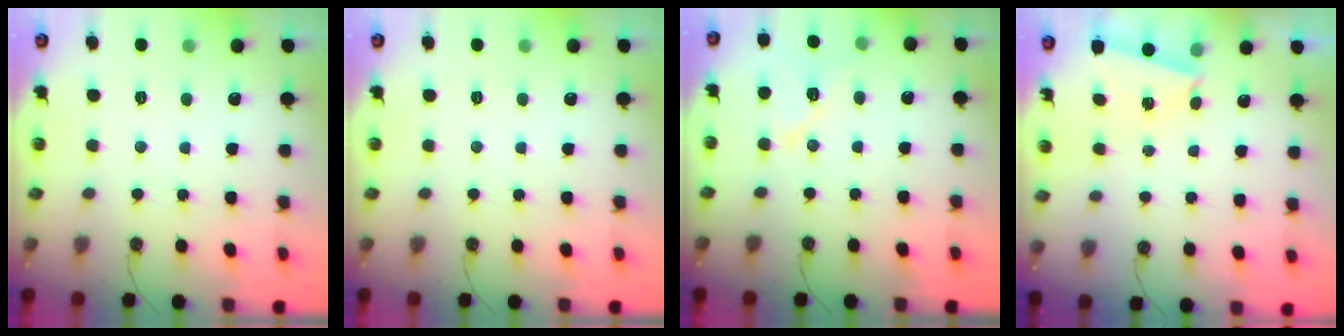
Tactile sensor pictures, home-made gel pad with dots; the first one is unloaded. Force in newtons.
{"total": 0.0}
{"total": 8.6, "press": 7.3, "slide": 4.6}
{"total": 2.2, "press": 1.2, "slide": 1.8}